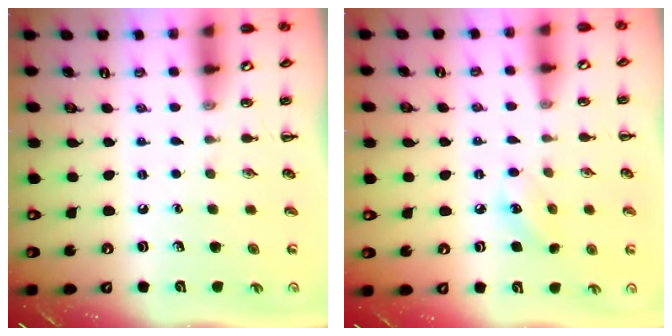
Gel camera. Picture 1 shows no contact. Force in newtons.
{"total": 6.3, "press": 6.1, "slide": 1.7}